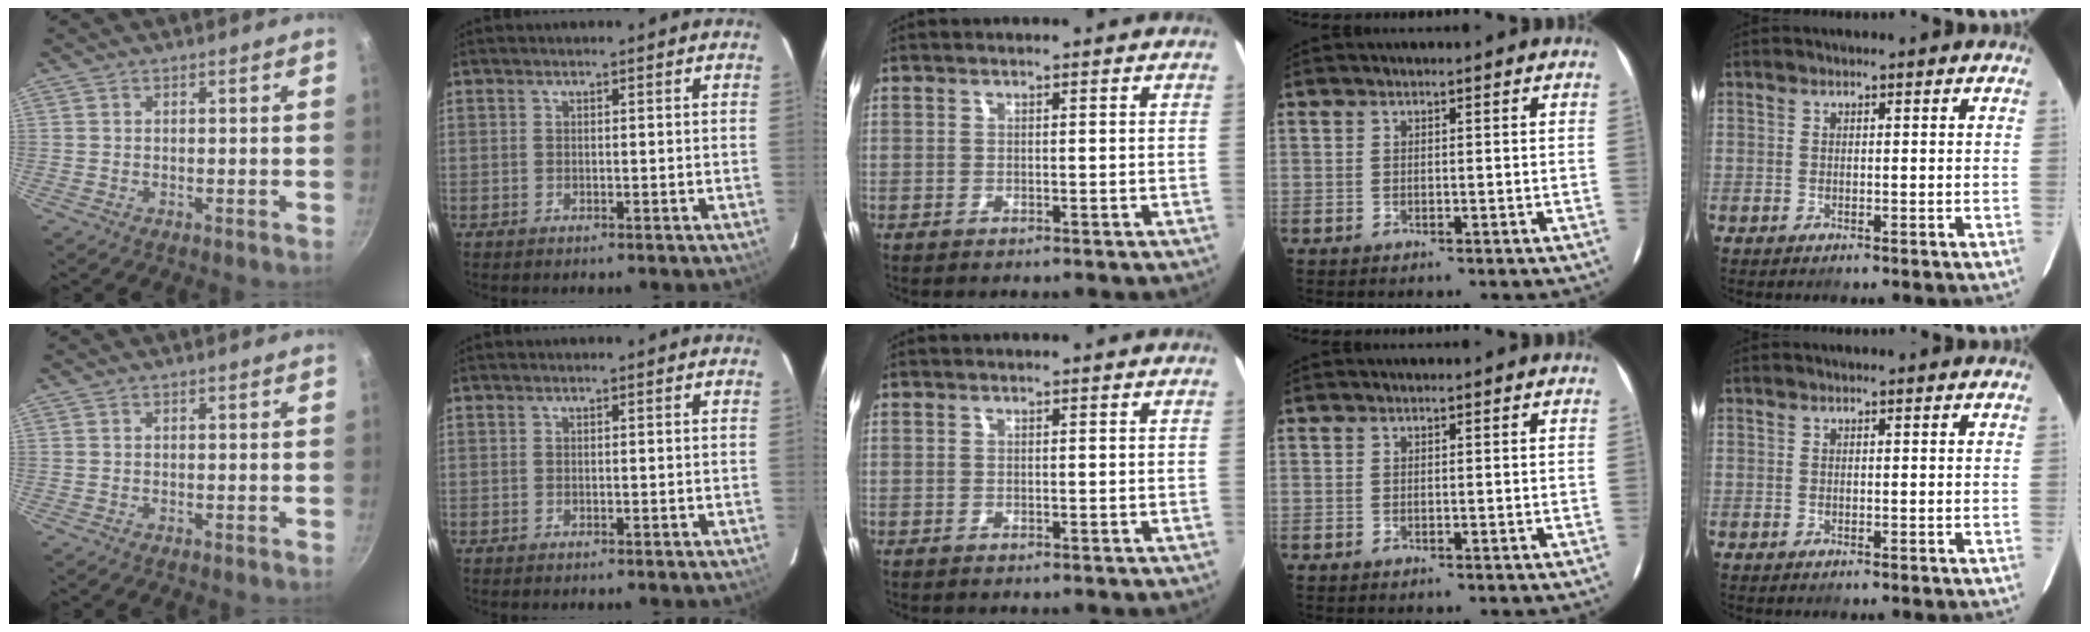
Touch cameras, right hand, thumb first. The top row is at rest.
{}